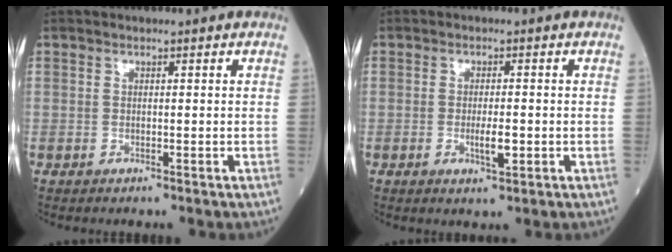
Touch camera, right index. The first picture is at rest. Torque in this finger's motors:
{"motor_torque": [0.71, -0.12, 0.30, 0.08]}